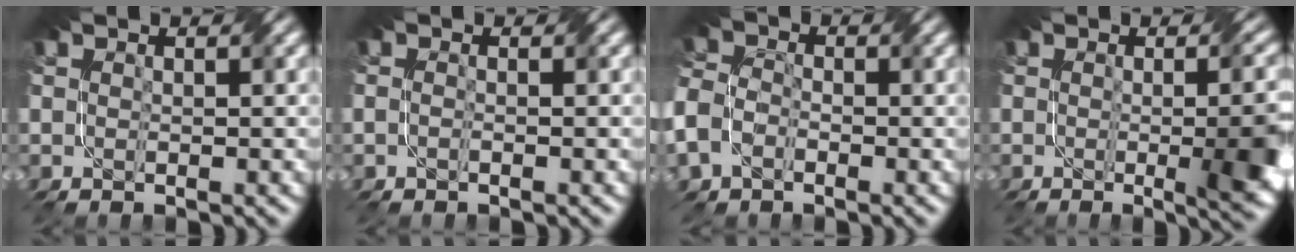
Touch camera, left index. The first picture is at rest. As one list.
[{"total": 0.7, "force": [-0.1, 0.5, 0.5], "torque": [-0.002, -0.003, -0.014]}, {"total": 5.3, "force": [-2.1, 3.9, 2.9], "torque": [-0.077, -0.005, -0.046]}, {"total": 9.3, "force": [-0.8, 3.2, 8.7], "torque": [-0.080, -0.002, -0.010]}]